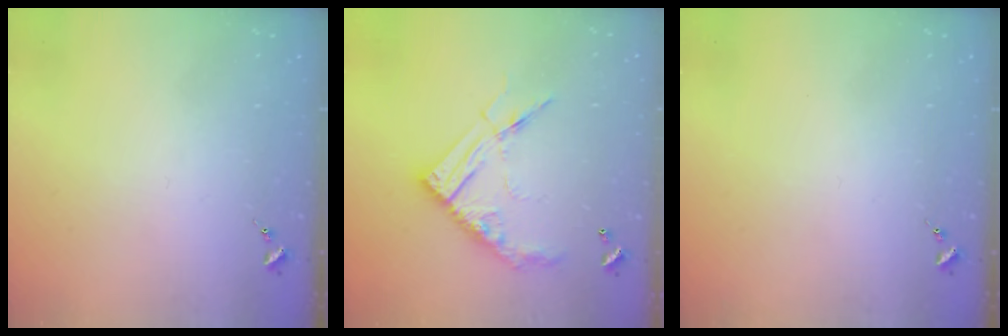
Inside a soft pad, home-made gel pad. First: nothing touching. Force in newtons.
{"total": 15.8, "press": 15.7, "slide": 1.4}
{"total": 0.0}